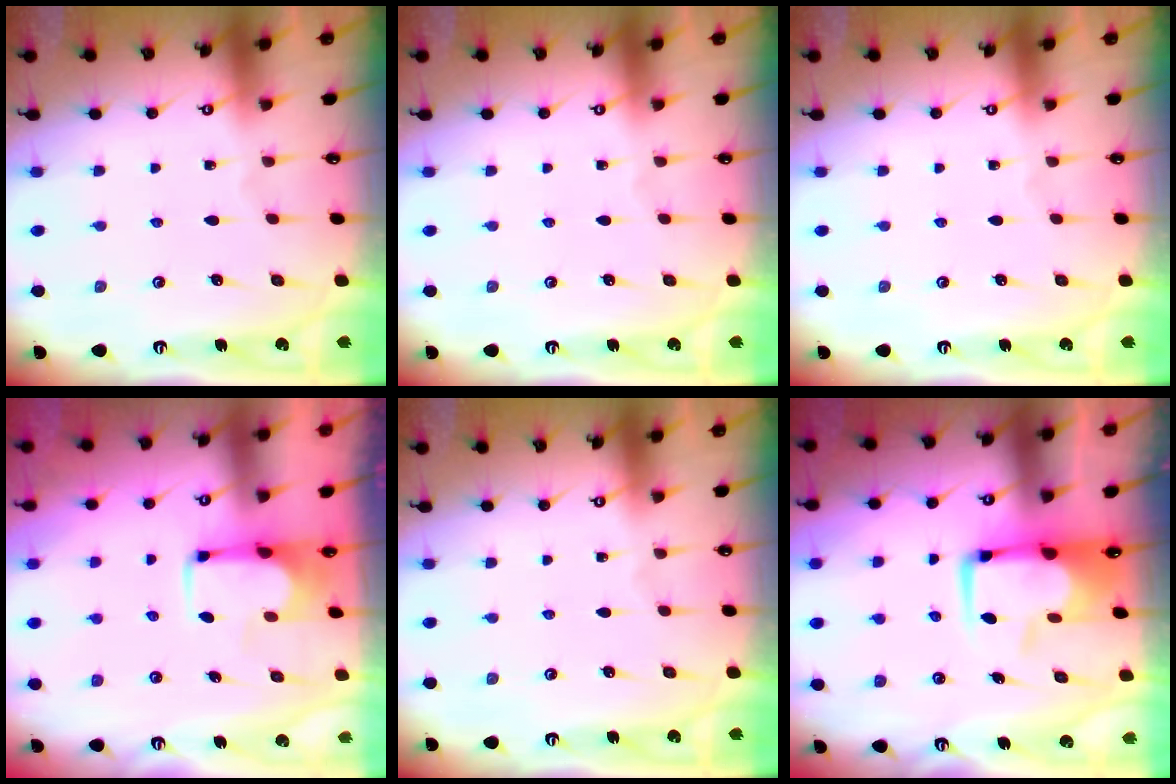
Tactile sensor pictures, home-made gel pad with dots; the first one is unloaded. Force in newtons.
{"total": 0.0}
{"total": 0.0}
{"total": 3.4, "press": 3.4, "slide": 0.5}
{"total": 0.0}
{"total": 7.6, "press": 7.4, "slide": 1.5}